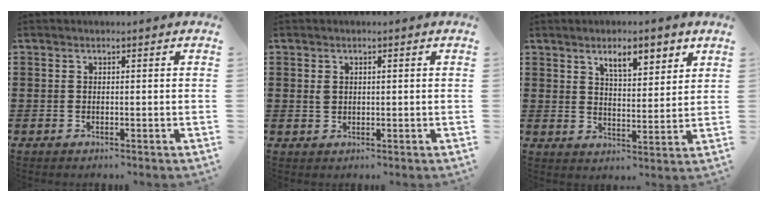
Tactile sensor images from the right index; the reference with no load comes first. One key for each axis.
{"total": 1.4, "fx": 0.4, "fy": 0.9, "fz": 1.0, "tx": -0.023, "ty": 0.005, "tz": 0.006}
{"total": 6.0, "fx": 4.0, "fy": 1.9, "fz": 4.1, "tx": -0.059, "ty": -0.008, "tz": 0.062}